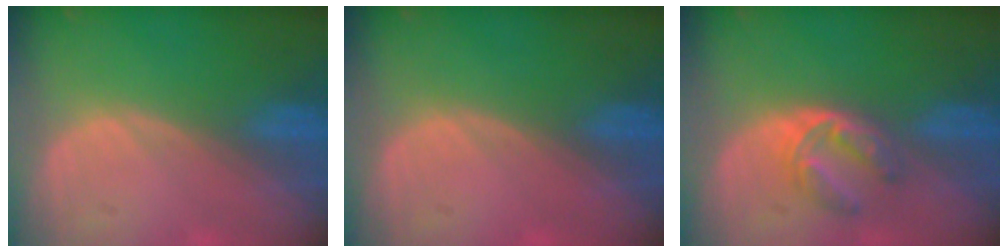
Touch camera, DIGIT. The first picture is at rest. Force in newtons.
{"total": 0.6, "press": 0.0, "slide": 0.6}
{"total": 5.1, "press": 4.7, "slide": 1.9}